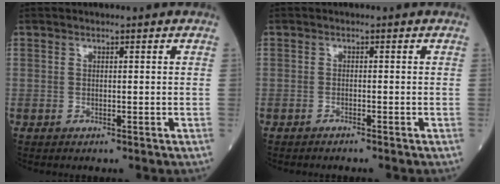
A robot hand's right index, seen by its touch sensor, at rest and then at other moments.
{"total": 1.1, "force": [-1.0, -0.2, 0.5], "torque": [-0.011, 0.002, -0.012]}